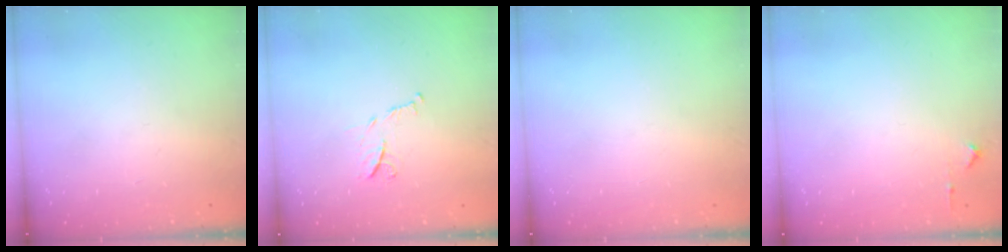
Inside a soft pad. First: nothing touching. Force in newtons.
{"total": 7.5, "press": 7.4, "slide": 0.3}
{"total": 0.0}
{"total": 5.1, "press": 5.0, "slide": 0.8}